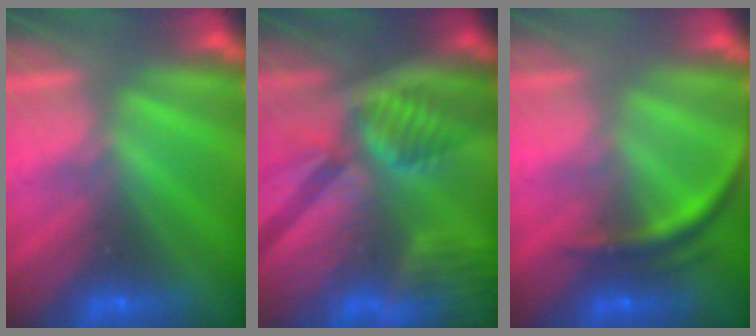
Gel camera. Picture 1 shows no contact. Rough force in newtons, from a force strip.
{"total": 8.8}
{"total": 3.5}